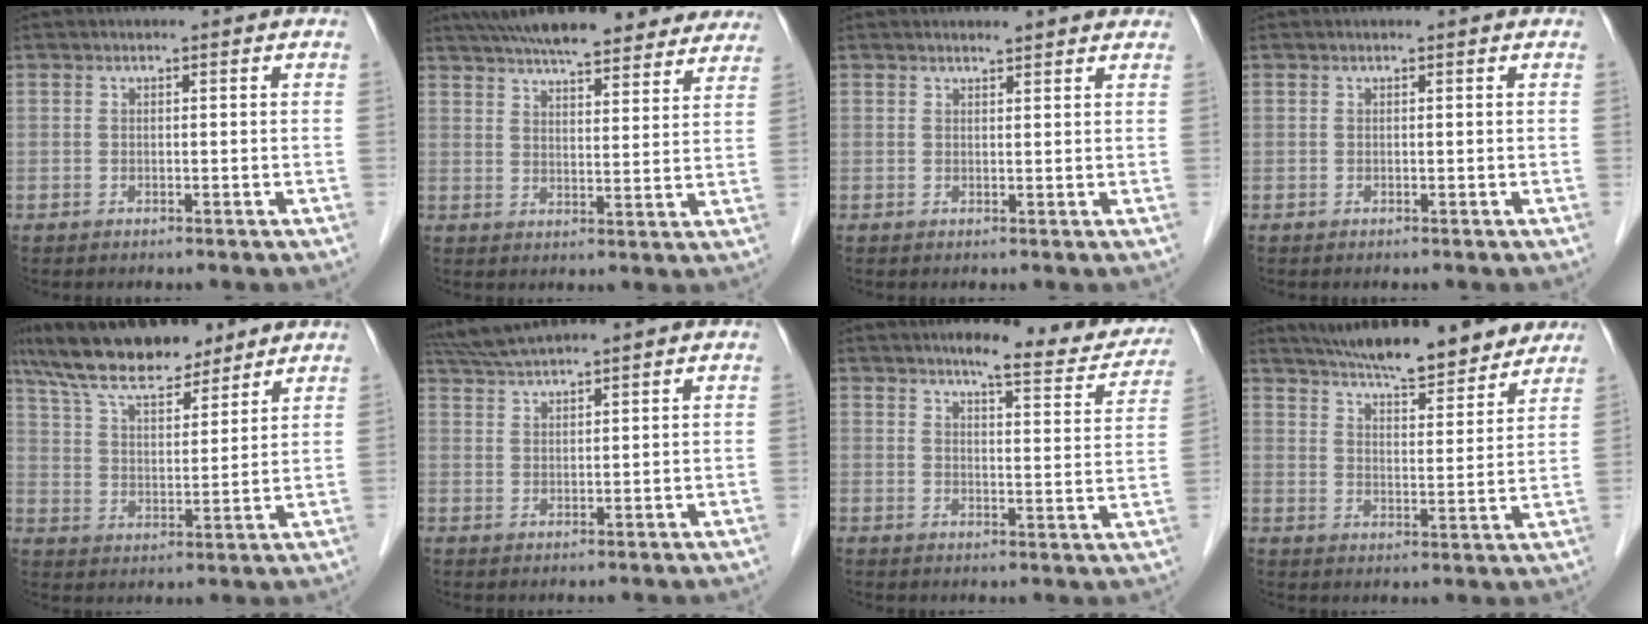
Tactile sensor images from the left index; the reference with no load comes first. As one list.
[{"total": 22.0, "force": [18.9, 4.9, 10.1], "torque": [-0.162, 0.031, 0.246]}, {"total": 3.2, "force": [3.1, 0.4, 0.9], "torque": [-0.017, 0.009, 0.031]}, {"total": 0.0}, {"total": 14.0, "force": [11.6, 4.1, 6.7], "torque": [-0.125, 0.032, 0.207]}, {"total": 6.0, "force": [5.5, -0.6, 2.3], "torque": [-0.049, 0.029, 0.106]}, {"total": 11.2, "force": [9.8, 2.0, 5.2], "torque": [-0.053, -0.008, 0.108]}, {"total": 15.8, "force": [14.0, 2.7, 7.0], "torque": [-0.105, 0.009, 0.201]}]